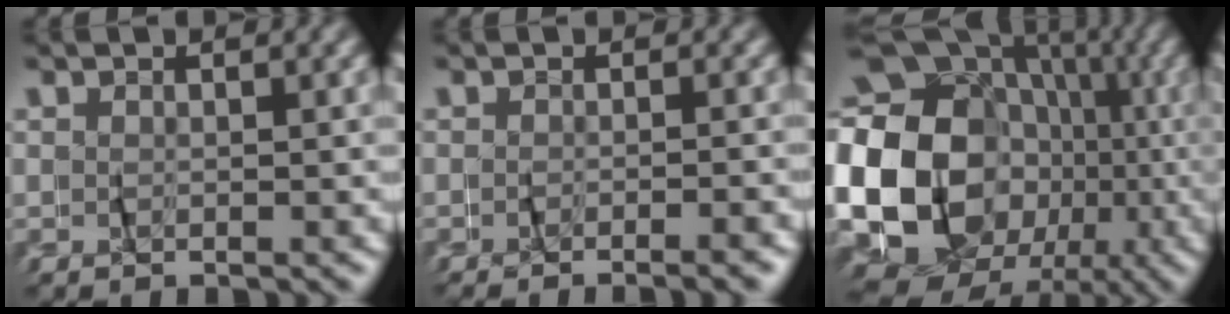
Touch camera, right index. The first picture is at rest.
{"total": 1.9, "force": [-1.8, -0.1, 0.5], "torque": [-0.009, 0.000, -0.033]}
{"total": 21.3, "force": [-4.6, 17.8, 10.7], "torque": [-0.225, -0.063, -0.075]}